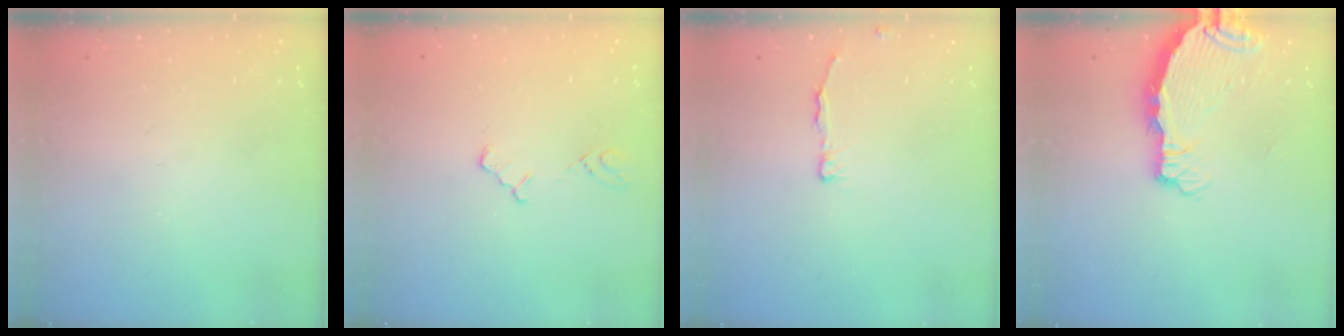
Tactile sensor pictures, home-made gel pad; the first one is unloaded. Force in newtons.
{"total": 3.3, "press": 3.3, "slide": 0.4}
{"total": 4.0, "press": 3.9, "slide": 0.5}
{"total": 5.8, "press": 5.8, "slide": 0.5}